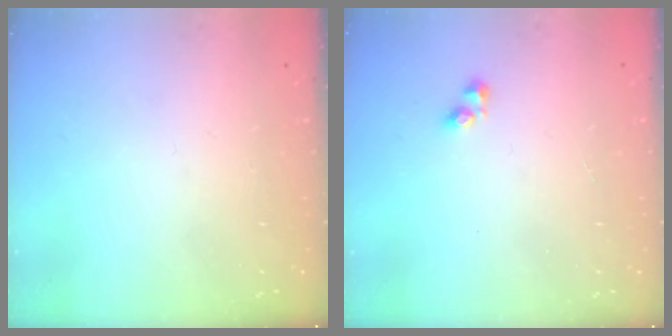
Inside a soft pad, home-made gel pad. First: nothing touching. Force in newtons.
{"total": 2.6, "press": 2.5, "slide": 0.6}